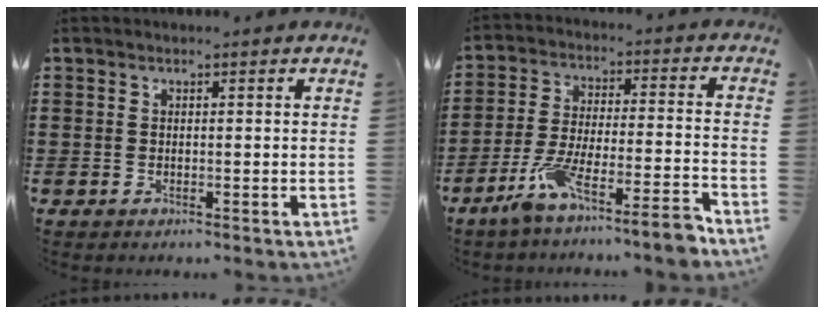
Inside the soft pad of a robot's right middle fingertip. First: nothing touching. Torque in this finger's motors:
{"motor_torque": [1.28, -0.85, 0.37, 0.21]}